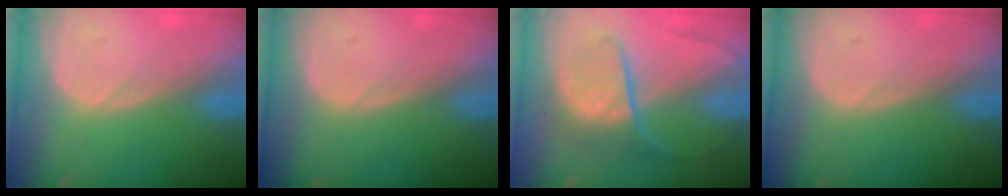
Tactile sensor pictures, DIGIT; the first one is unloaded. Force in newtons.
{"total": 0.0}
{"total": 7.5, "press": 7.2, "slide": 2.1}
{"total": 0.0}